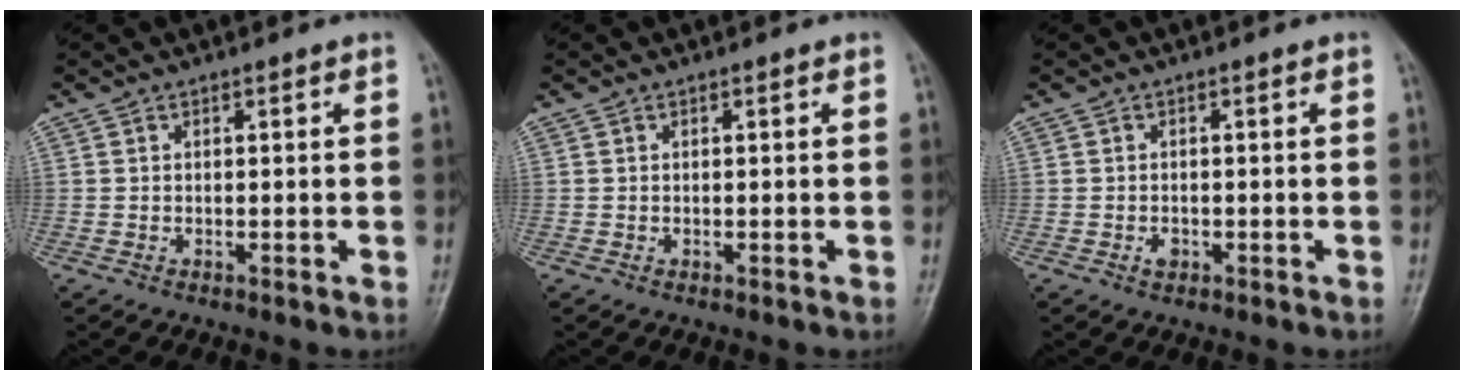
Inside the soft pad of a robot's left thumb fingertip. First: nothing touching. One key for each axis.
{"total": 0.0}
{"total": 1.3, "fx": -0.7, "fy": 0.9, "fz": 0.6, "tx": -0.003, "ty": 0.002, "tz": -0.009}